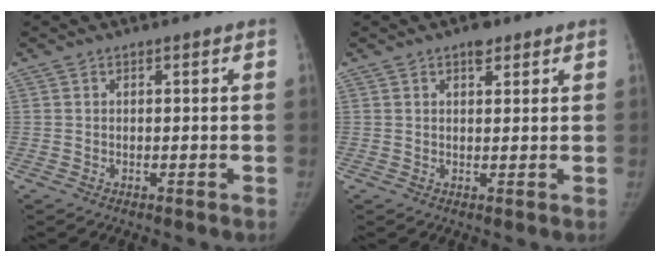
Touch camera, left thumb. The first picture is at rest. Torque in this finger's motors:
{"motor_torque": [0.05, 0.09, 0.43, -0.40, 0.04]}